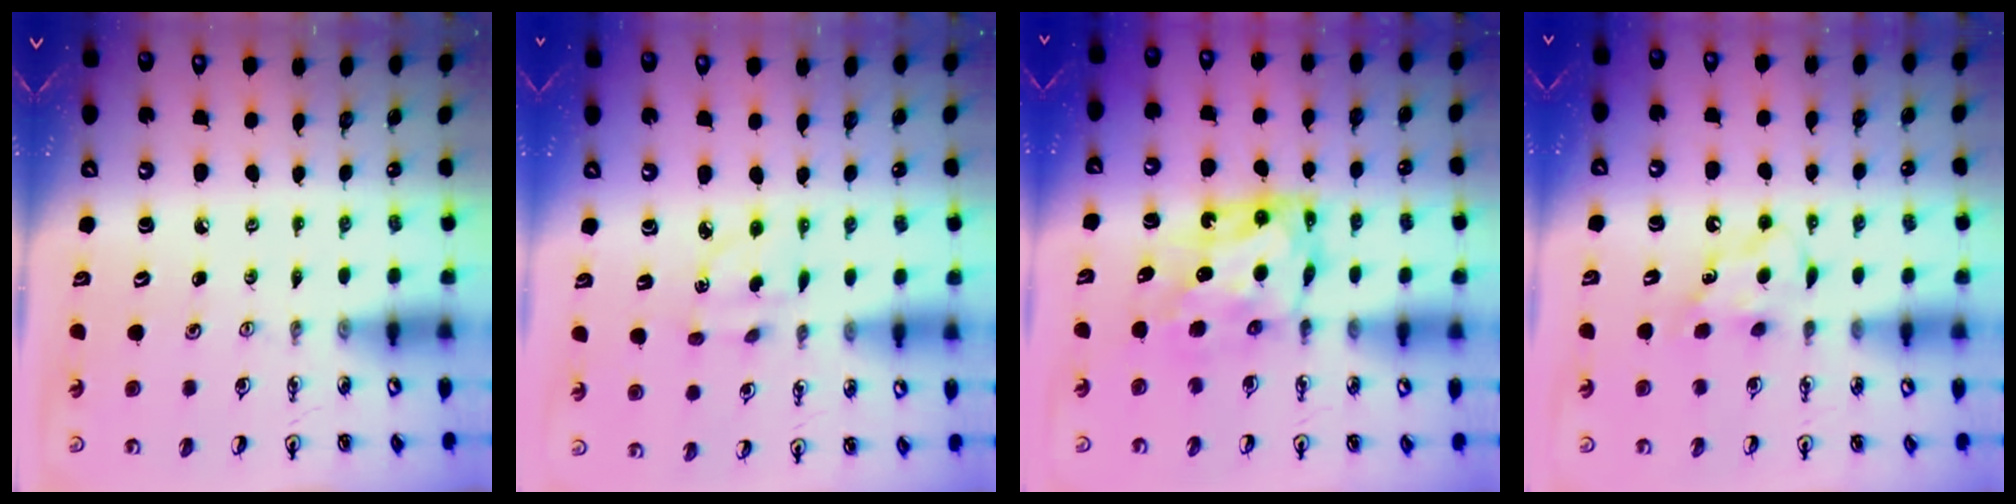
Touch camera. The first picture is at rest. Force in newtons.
{"total": 2.0, "press": 2.0, "slide": 0.4}
{"total": 7.7, "press": 7.7, "slide": 0.8}
{"total": 5.8, "press": 5.8, "slide": 0.6}